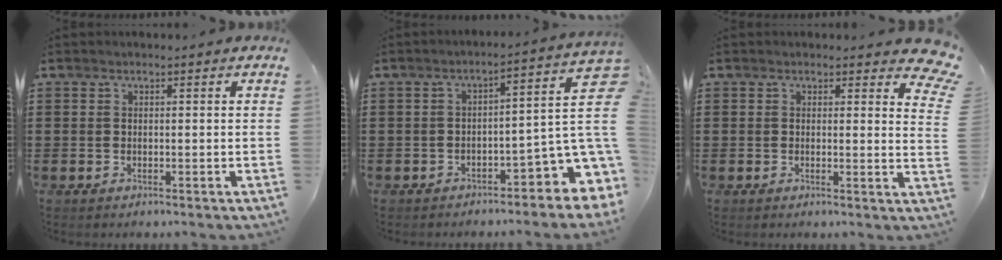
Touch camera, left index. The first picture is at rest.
{"total": 6.1, "force": [-2.4, 2.2, 5.2], "torque": [-0.071, -0.021, -0.044]}
{"total": 3.0, "force": [2.4, 0.8, 1.6], "torque": [-0.018, -0.012, 0.039]}